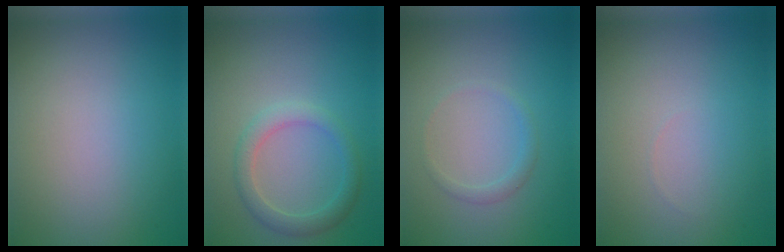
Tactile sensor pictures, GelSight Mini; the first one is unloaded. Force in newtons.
{"total": 2.5, "press": 2.5, "slide": 0.1}
{"total": 1.1, "press": 1.1, "slide": 0.1}
{"total": 0.0}